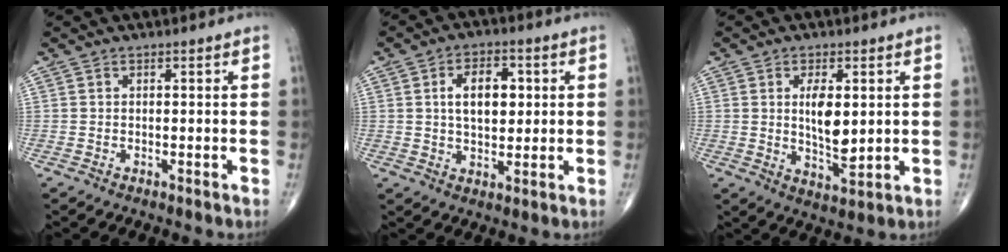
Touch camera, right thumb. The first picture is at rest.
{"total": 8.8, "force": [1.7, 5.3, 6.8], "torque": [-0.089, 0.002, 0.030]}
{"total": 7.9, "force": [1.3, 3.4, 6.9], "torque": [-0.109, -0.019, 0.029]}